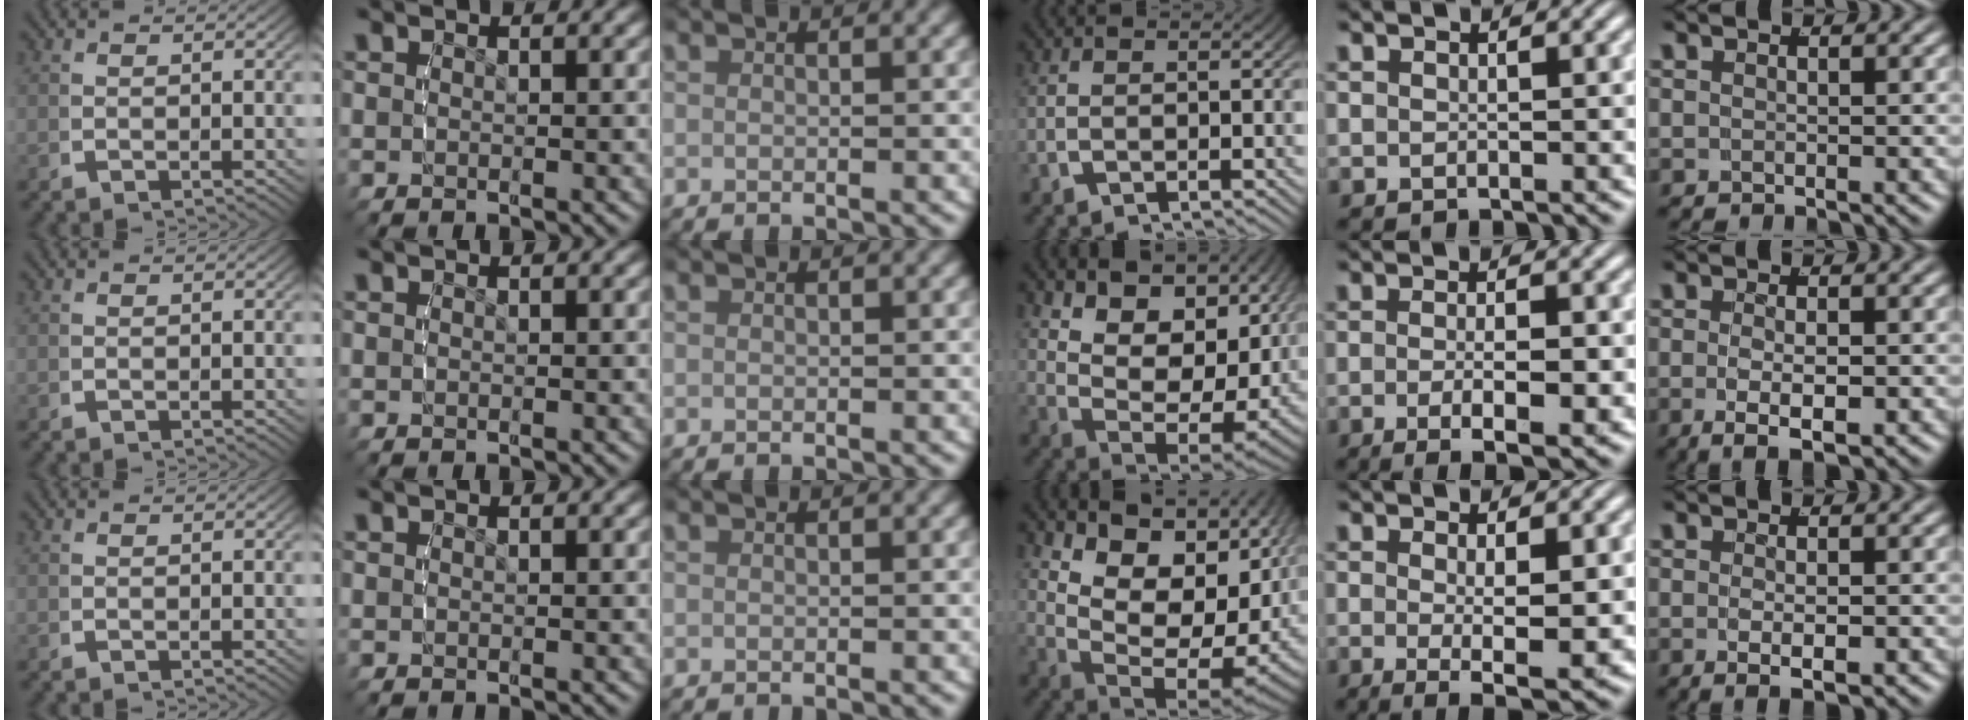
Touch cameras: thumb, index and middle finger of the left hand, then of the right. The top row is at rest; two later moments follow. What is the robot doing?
{"motion": "lift_and_place", "object": "bandage"}